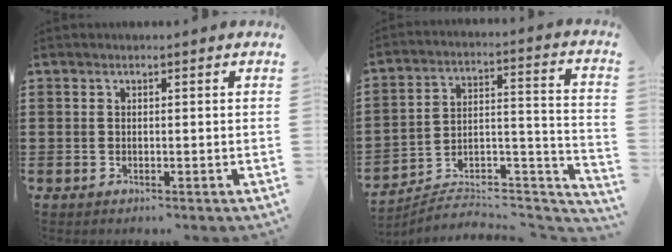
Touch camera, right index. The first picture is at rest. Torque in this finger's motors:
{"motor_torque": [-2.14, 0.00, -1.05, -0.21]}